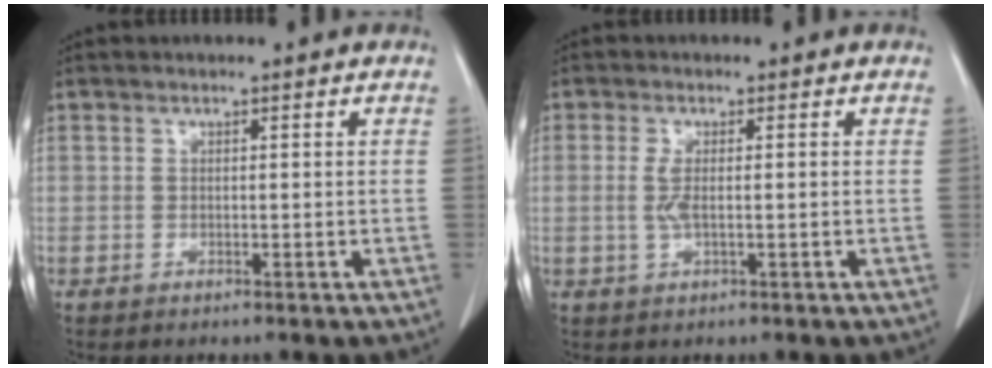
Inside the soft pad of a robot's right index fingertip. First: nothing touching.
{"total": 2.5, "force": [0.0, 0.7, 2.4], "torque": [-0.057, -0.001, 0.001]}